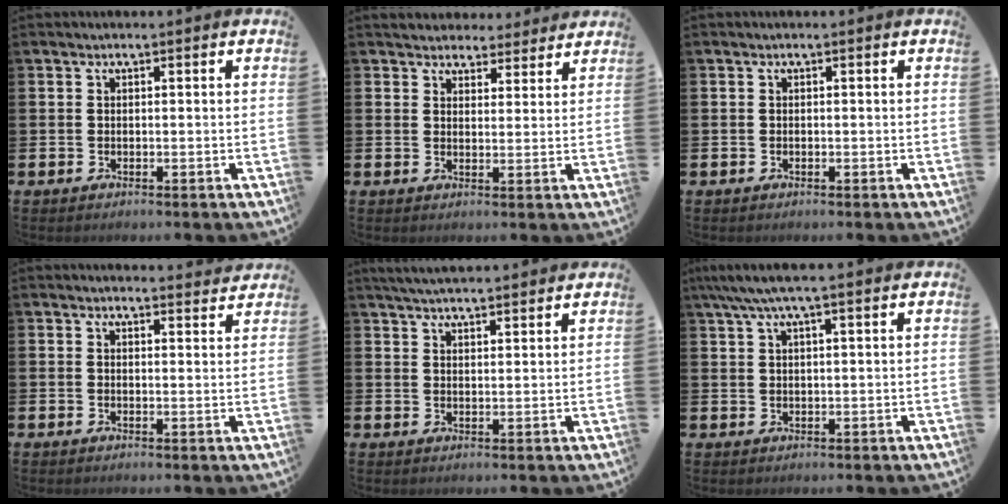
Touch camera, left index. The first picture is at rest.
{"total": 4.1, "force": [3.8, 1.4, -0.2], "torque": [-0.003, -0.022, 0.068]}
{"total": 0.0}
{"total": 2.6, "force": [2.6, 0.3, 0.0], "torque": [0.016, -0.023, 0.043]}
{"total": 4.0, "force": [4.0, 0.2, 0.7], "torque": [-0.018, -0.015, 0.072]}
{"total": 4.3, "force": [3.3, 0.4, 2.8], "torque": [-0.068, 0.001, 0.061]}